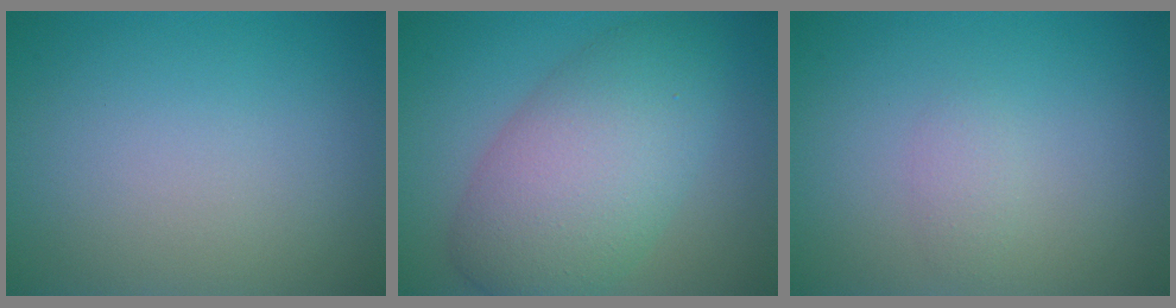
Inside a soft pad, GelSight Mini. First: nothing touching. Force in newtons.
{"total": 8.4, "press": 8.3, "slide": 0.4}
{"total": 1.1, "press": 1.1, "slide": 0.0}